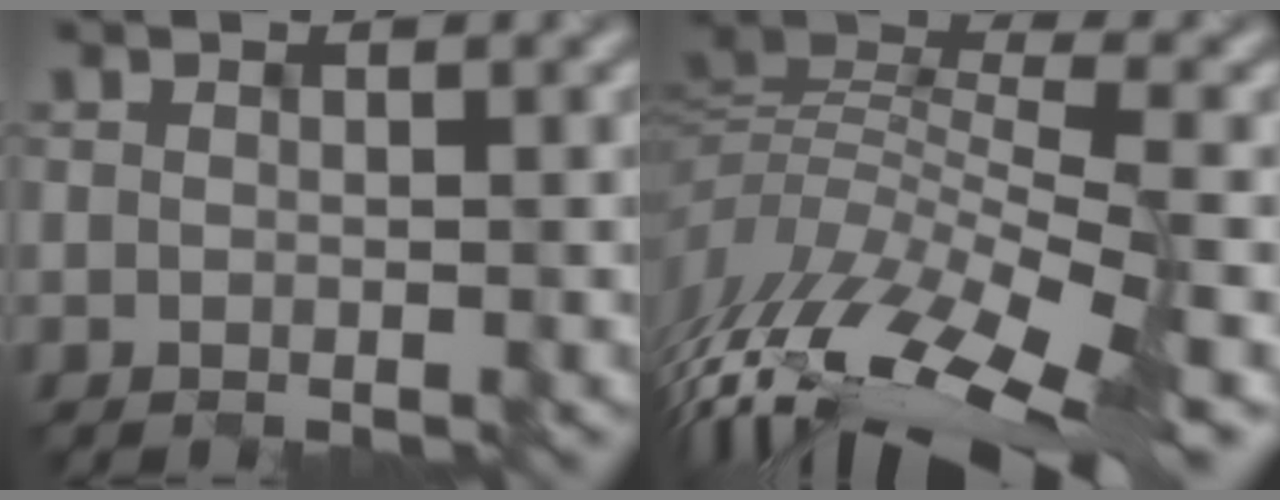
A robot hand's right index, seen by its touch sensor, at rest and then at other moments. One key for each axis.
{"total": 12.0, "fx": -5.2, "fy": 4.3, "fz": 9.9, "tx": -0.211, "ty": 0.003, "tz": -0.085}